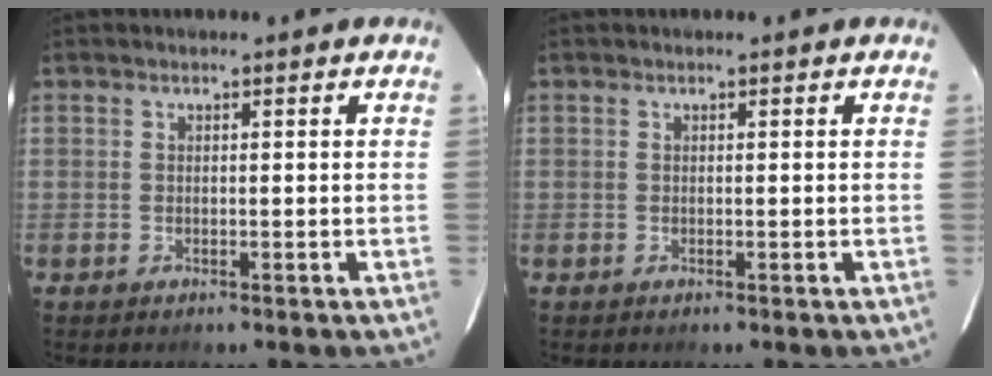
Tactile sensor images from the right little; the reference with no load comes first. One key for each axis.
{"total": 0.0}